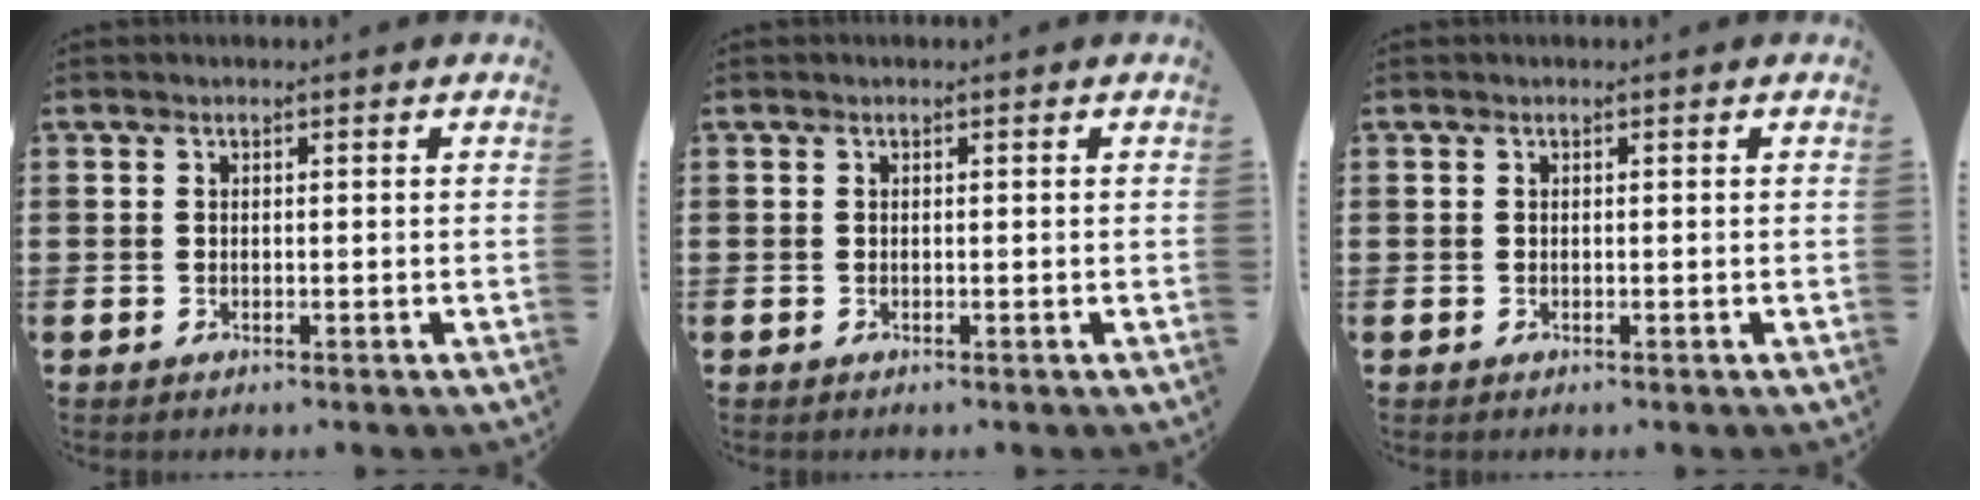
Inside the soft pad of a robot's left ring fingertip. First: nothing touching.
{"total": 0.0}
{"total": 0.0}